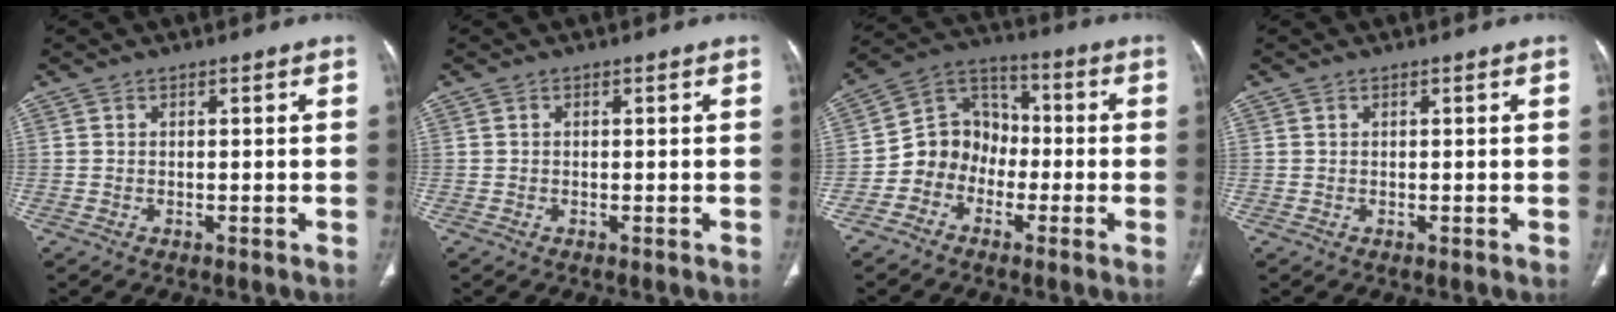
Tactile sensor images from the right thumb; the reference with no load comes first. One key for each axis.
{"total": 0.0}
{"total": 9.5, "fx": -3.1, "fy": 8.4, "fz": 3.1, "tx": -0.016, "ty": 0.054, "tz": -0.071}
{"total": 0.0}